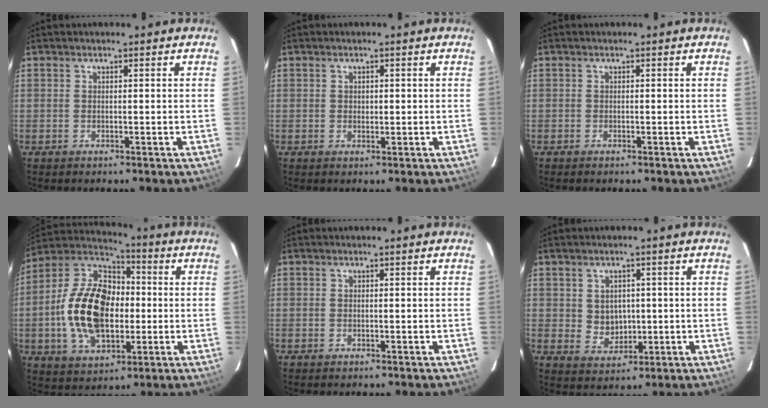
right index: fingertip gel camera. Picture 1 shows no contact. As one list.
[{"total": 1.1, "force": [0.3, 0.9, 0.6], "torque": [-0.007, 0.003, 0.006]}, {"total": 0.0}, {"total": 19.5, "force": [-1.8, 12.3, 15.0], "torque": [-0.305, 0.021, -0.026]}, {"total": 0.0}, {"total": 4.8, "force": [0.5, 4.3, 2.1], "torque": [-0.038, 0.005, 0.020]}]